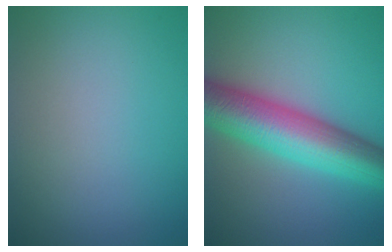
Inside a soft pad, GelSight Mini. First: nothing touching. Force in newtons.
{"total": 9.6, "press": 9.6, "slide": 0.3}